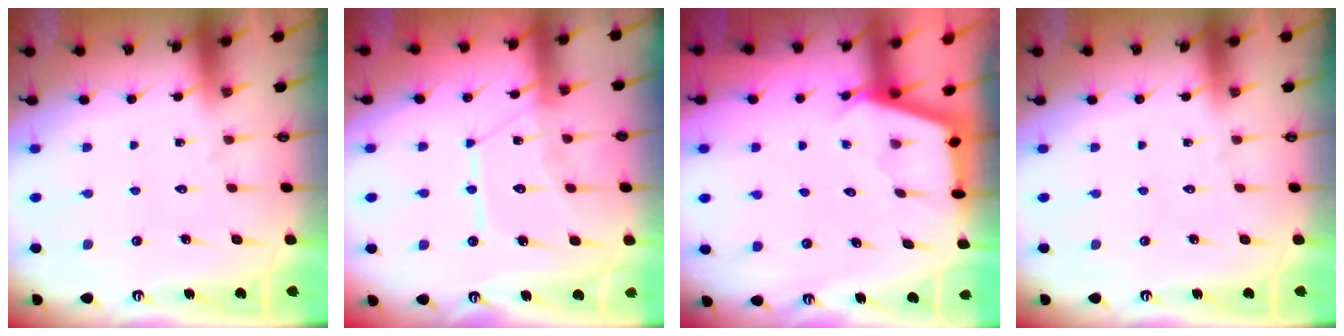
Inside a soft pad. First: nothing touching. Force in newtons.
{"total": 11.6, "press": 11.6, "slide": 1.2}
{"total": 2.4, "press": 2.4, "slide": 0.2}
{"total": 0.0}